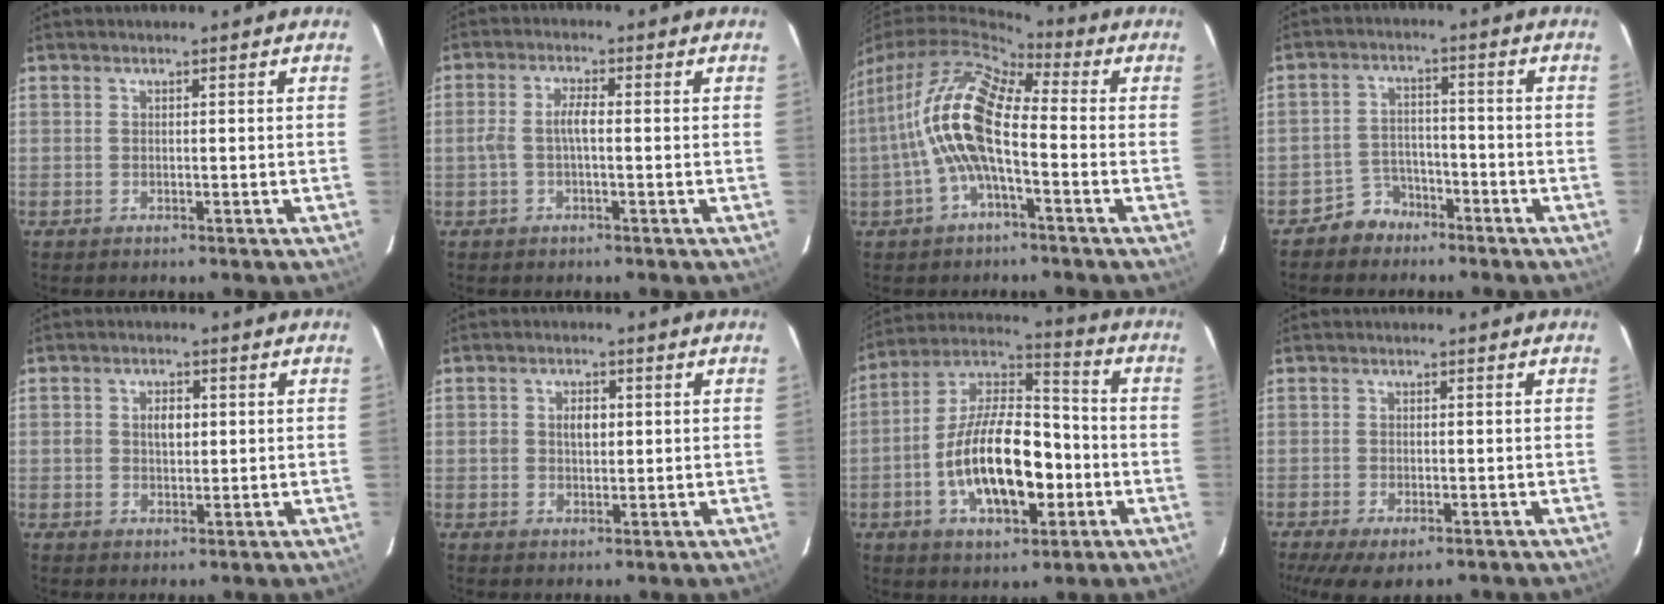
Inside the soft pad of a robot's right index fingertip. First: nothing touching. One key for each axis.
{"total": 3.6, "fx": -0.6, "fy": 1.0, "fz": 3.4, "tx": -0.073, "ty": 0.009, "tz": -0.011}
{"total": 12.4, "fx": -1.5, "fy": 4.2, "fz": 11.5, "tx": -0.224, "ty": 0.012, "tz": -0.031}
{"total": 5.2, "fx": -3.9, "fy": 3.4, "fz": 0.1, "tx": -0.012, "ty": 0.023, "tz": -0.068}
{"total": 3.6, "fx": 0.5, "fy": 2.6, "fz": 2.5, "tx": -0.038, "ty": 0.008, "tz": 0.009}
{"total": 3.4, "fx": 0.4, "fy": 2.5, "fz": 2.2, "tx": -0.035, "ty": 0.008, "tz": 0.007}
{"total": 19.1, "fx": -4.9, "fy": 9.0, "fz": 16.1, "tx": -0.306, "ty": 0.010, "tz": -0.082}
{"total": 7.3, "fx": -4.4, "fy": 2.9, "fz": 5.0, "tx": -0.110, "ty": -0.032, "tz": -0.070}